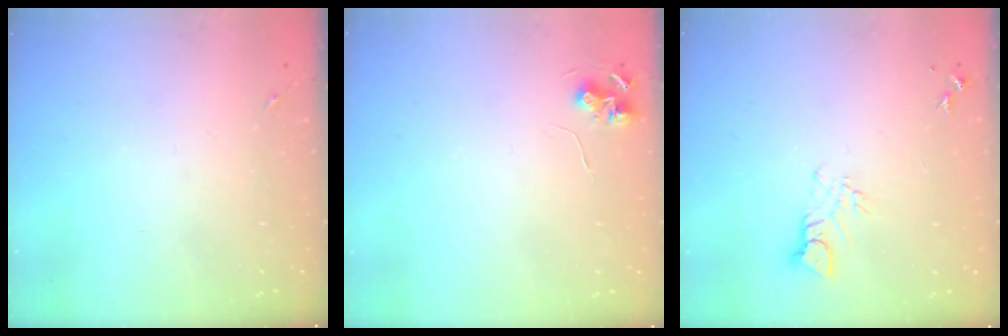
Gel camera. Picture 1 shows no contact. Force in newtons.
{"total": 6.0, "press": 6.0, "slide": 0.4}
{"total": 4.0, "press": 4.0, "slide": 0.4}